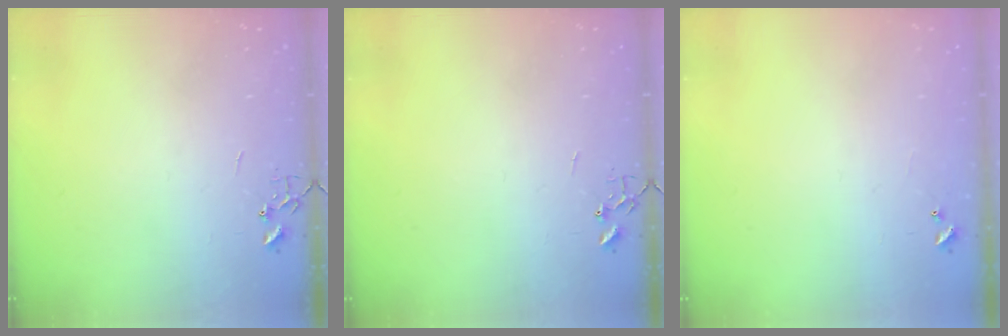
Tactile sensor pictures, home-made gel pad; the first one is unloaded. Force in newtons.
{"total": 0.0}
{"total": 3.7, "press": 3.6, "slide": 0.4}